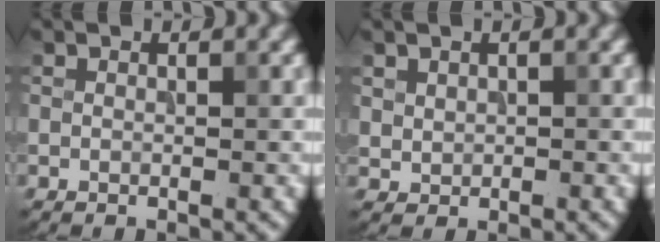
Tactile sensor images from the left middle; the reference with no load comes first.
{"total": 0.9, "force": [0.4, 0.8, 0.2], "torque": [-0.003, -0.004, 0.014]}